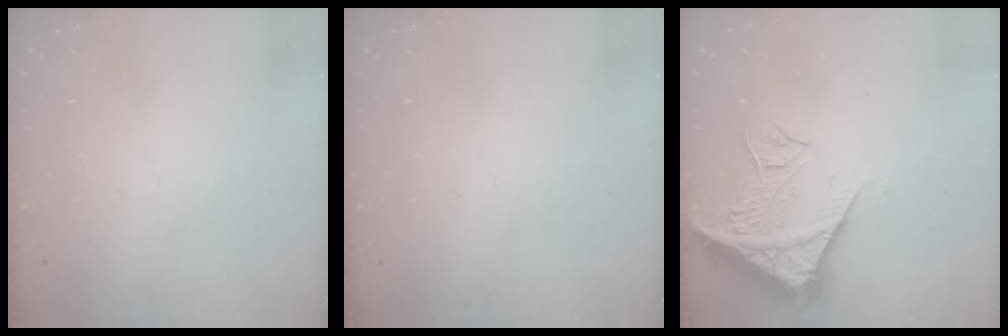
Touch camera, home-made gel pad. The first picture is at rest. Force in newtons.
{"total": 0.0}
{"total": 13.5, "press": 13.4, "slide": 1.8}